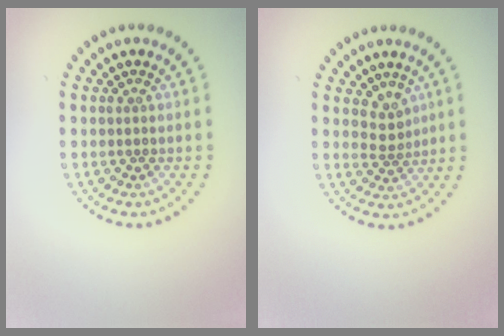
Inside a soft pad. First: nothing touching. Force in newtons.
{"total": 2.0, "press": 1.3, "slide": 1.4}